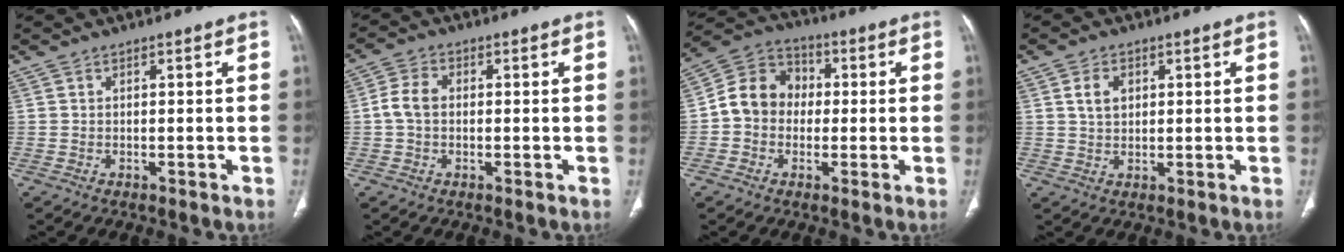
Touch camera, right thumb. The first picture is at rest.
{"total": 4.3, "force": [-0.1, 3.1, 3.1], "torque": [-0.063, 0.013, -0.009]}
{"total": 10.2, "force": [-0.4, 8.8, 5.0], "torque": [-0.068, 0.033, -0.022]}
{"total": 4.0, "force": [1.3, 2.8, 2.5], "torque": [-0.033, -0.004, 0.025]}